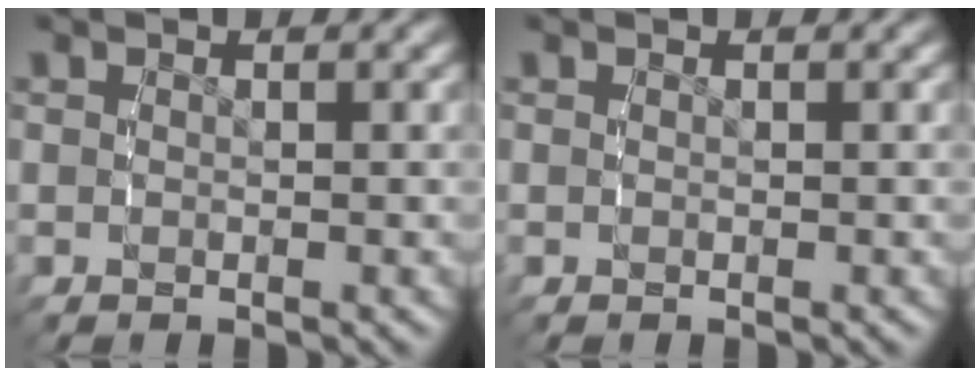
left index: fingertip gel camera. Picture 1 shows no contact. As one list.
[{"total": 0.0}]